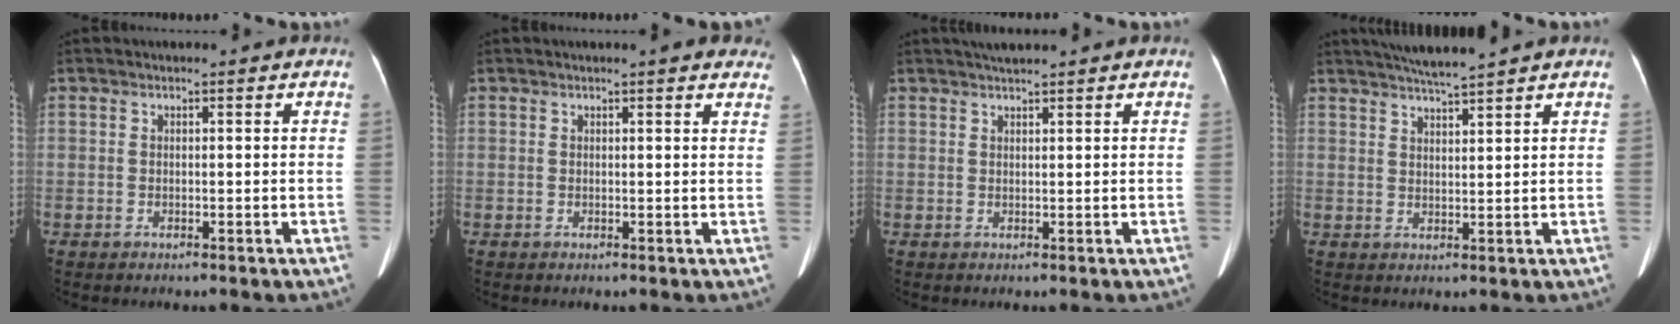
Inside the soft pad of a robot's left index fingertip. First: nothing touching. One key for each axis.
{"total": 6.0, "fx": 5.1, "fy": 1.2, "fz": 2.9, "tx": -0.022, "ty": 0.004, "tz": 0.044}
{"total": 2.5, "fx": 2.2, "fy": 0.1, "fz": 1.1, "tx": -0.015, "ty": 0.017, "tz": 0.038}
{"total": 5.3, "fx": 4.7, "fy": -1.1, "fz": 2.0, "tx": -0.037, "ty": 0.008, "tz": 0.083}